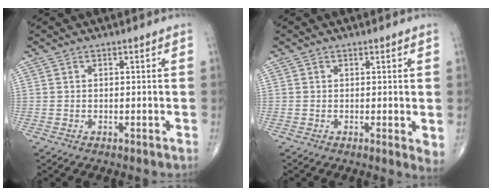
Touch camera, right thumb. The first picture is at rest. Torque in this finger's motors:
{"motor_torque": [-0.25, 0.28, 0.20, 0.10, 0.08]}